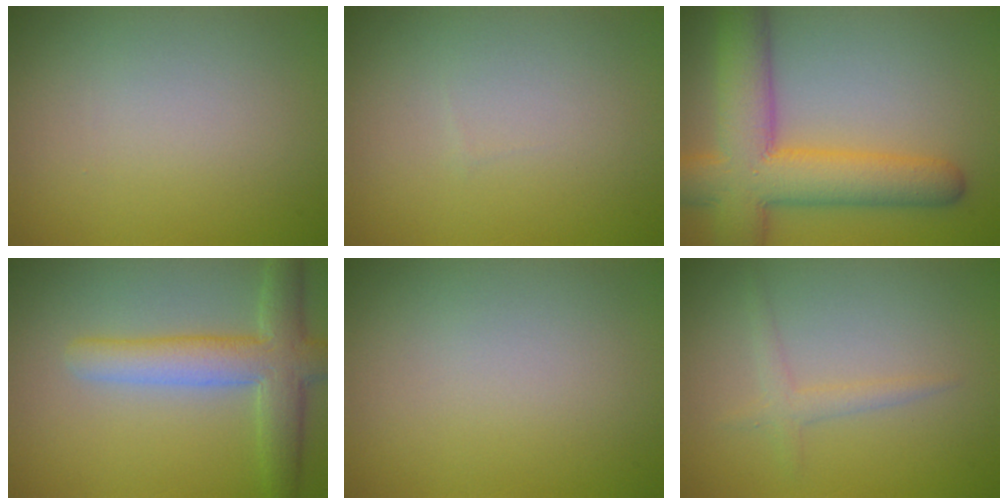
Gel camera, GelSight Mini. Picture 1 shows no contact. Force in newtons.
{"total": 0.0}
{"total": 9.9, "press": 9.9, "slide": 0.4}
{"total": 5.8, "press": 5.8, "slide": 0.4}
{"total": 0.0}
{"total": 1.5, "press": 1.5, "slide": 0.1}